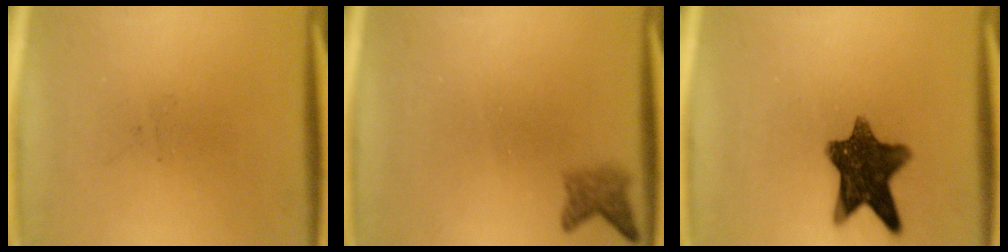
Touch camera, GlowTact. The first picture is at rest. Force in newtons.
{"total": 2.1}
{"total": 10.8}